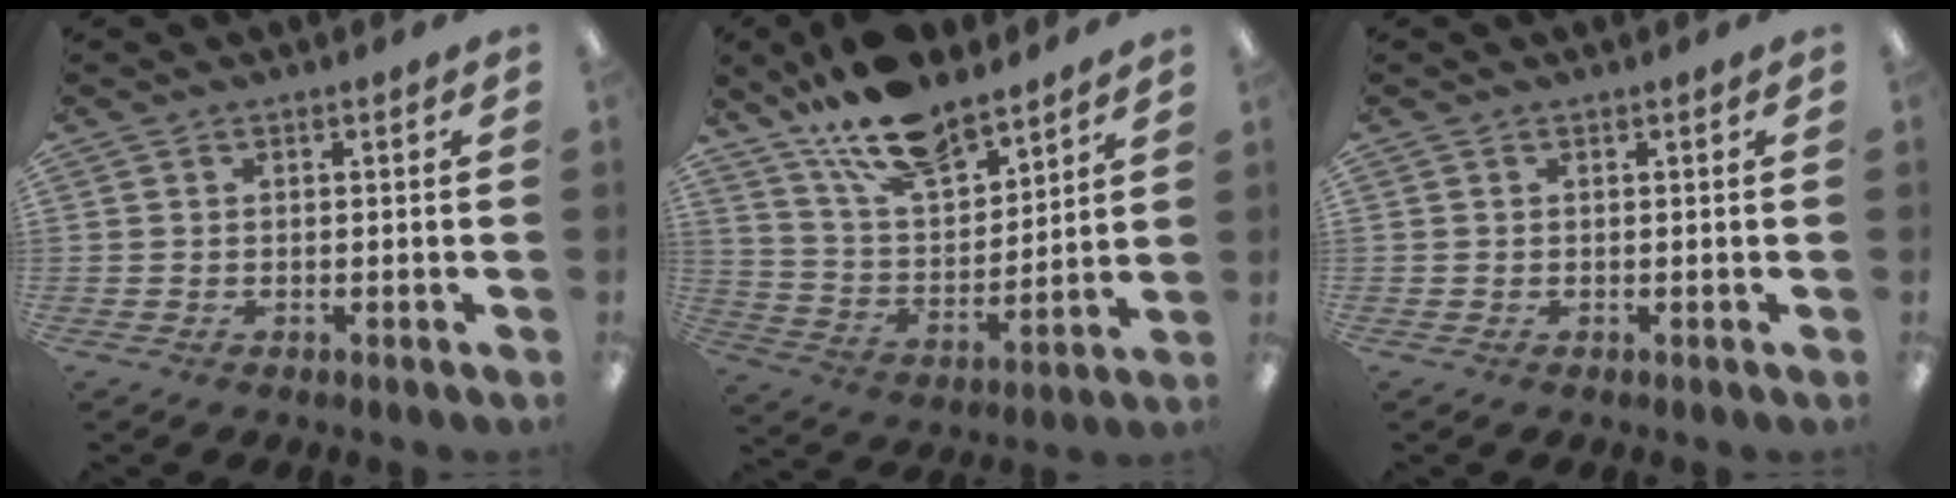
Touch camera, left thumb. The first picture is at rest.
{"total": 16.7, "force": [13.4, 6.4, 7.6], "torque": [-0.152, -0.073, 0.243]}
{"total": 0.0}